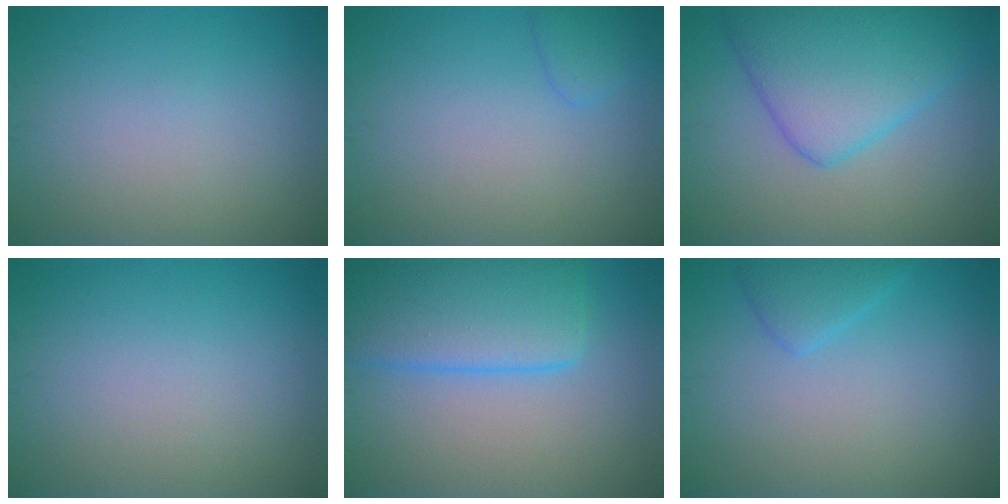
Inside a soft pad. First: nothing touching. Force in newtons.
{"total": 1.5, "press": 1.4, "slide": 0.1}
{"total": 7.2, "press": 7.2, "slide": 0.2}
{"total": 0.0}
{"total": 8.1, "press": 8.1, "slide": 0.3}
{"total": 2.0, "press": 2.0, "slide": 0.1}